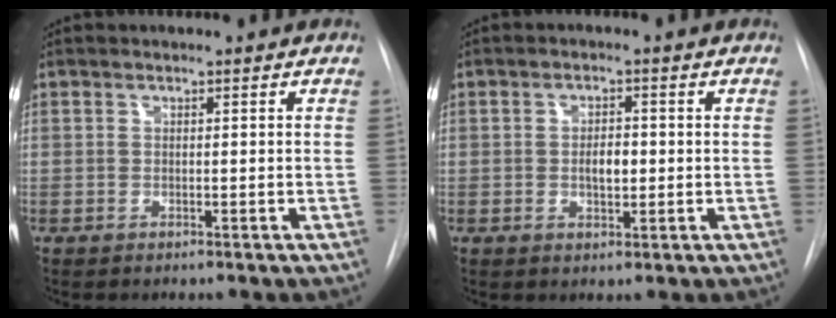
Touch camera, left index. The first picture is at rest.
{"total": 3.0, "force": [-1.0, 1.3, 2.6], "torque": [-0.042, -0.005, -0.012]}